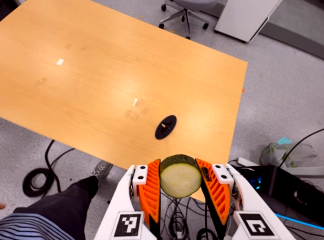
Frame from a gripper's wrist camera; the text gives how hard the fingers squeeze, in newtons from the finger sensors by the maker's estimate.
{"total": 12.4, "left": 11.3, "right": 13.4}